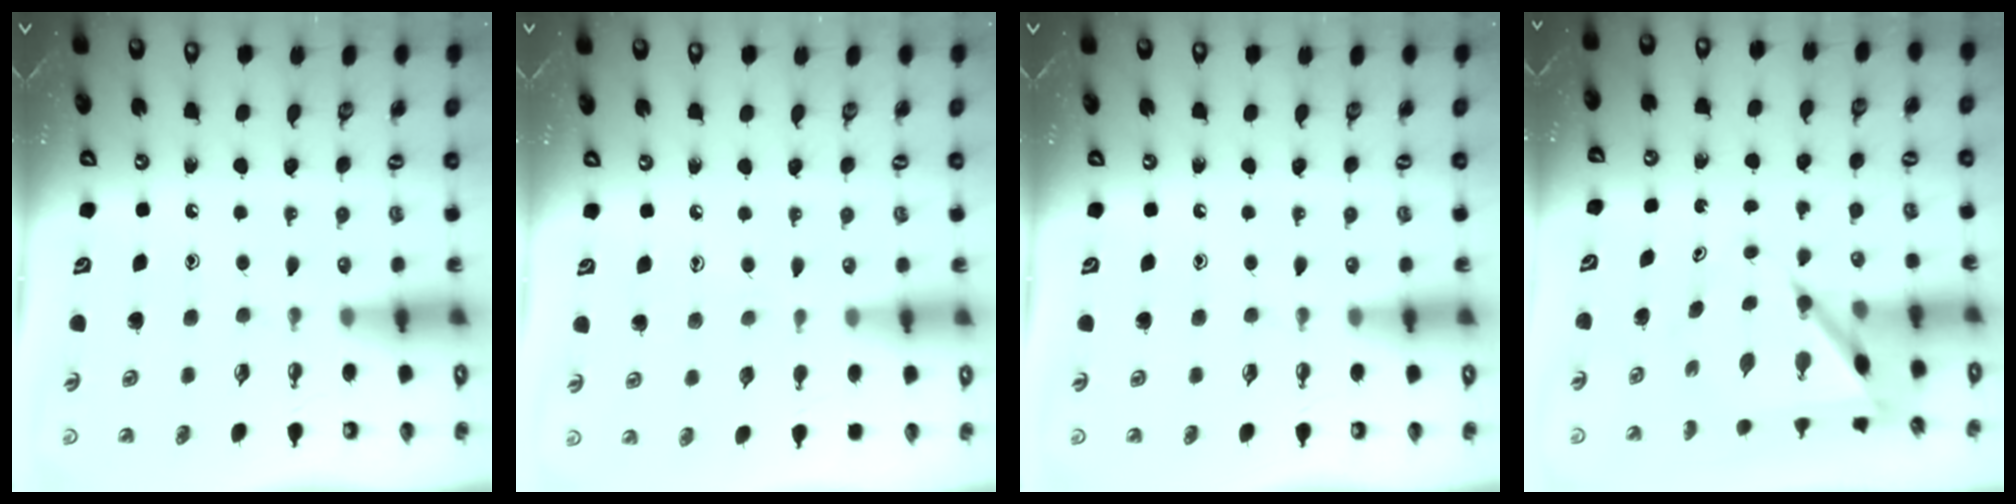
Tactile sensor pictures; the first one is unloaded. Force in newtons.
{"total": 4.5, "press": 4.5, "slide": 0.5}
{"total": 0.0}
{"total": 6.8, "press": 6.8, "slide": 0.7}